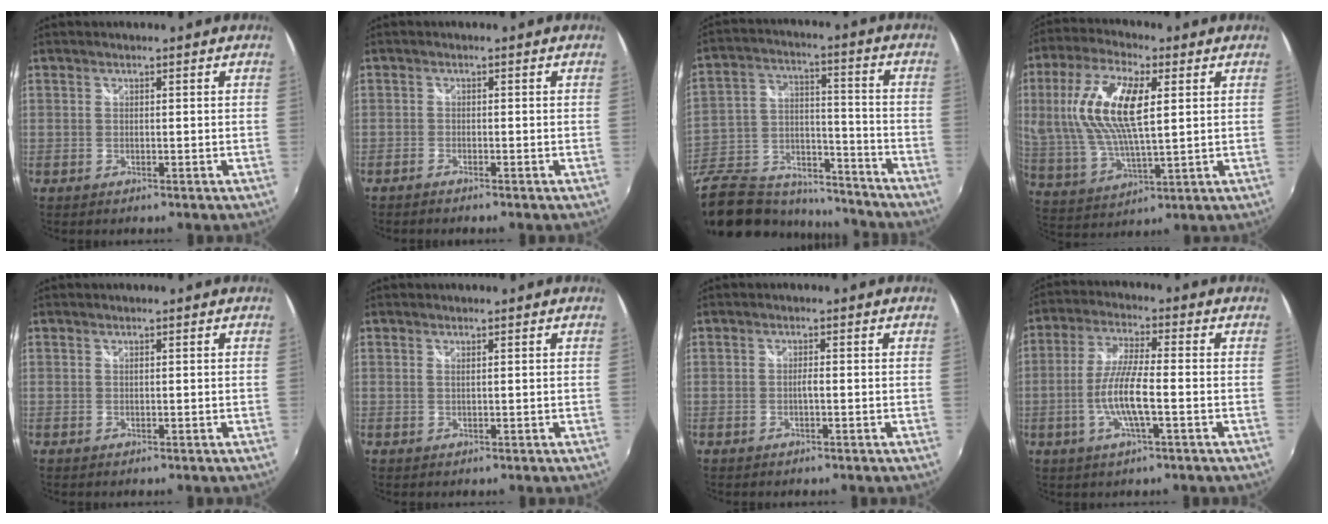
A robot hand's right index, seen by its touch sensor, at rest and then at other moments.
{"total": 1.2, "force": [-1.1, 0.2, 0.4], "torque": [-0.016, -0.005, -0.024]}
{"total": 25.2, "force": [-15.9, 14.7, 12.8], "torque": [-0.302, 0.018, -0.228]}
{"total": 16.7, "force": [4.2, 6.4, 14.8], "torque": [-0.294, 0.008, 0.086]}
{"total": 0.0}
{"total": 0.6, "force": [0.3, -0.1, 0.5], "torque": [-0.010, 0.000, 0.006]}
{"total": 1.0, "force": [-0.4, 0.0, 0.9], "torque": [-0.016, 0.002, -0.008]}
{"total": 8.7, "force": [-2.4, 1.1, 8.3], "torque": [-0.170, -0.004, -0.048]}